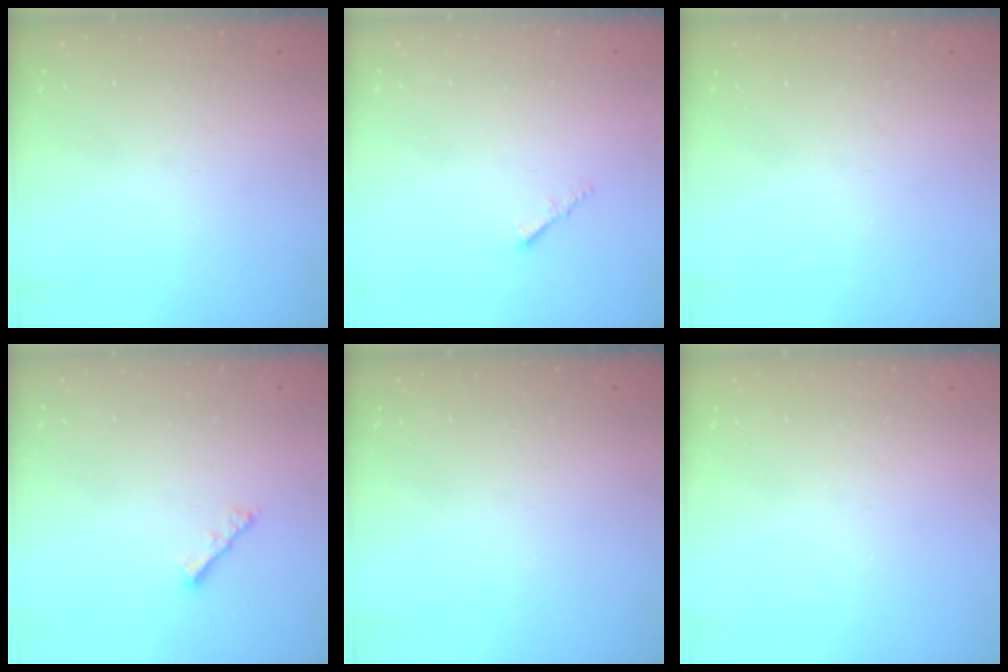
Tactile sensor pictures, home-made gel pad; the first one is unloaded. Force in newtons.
{"total": 1.0, "press": 1.0, "slide": 0.4}
{"total": 0.0}
{"total": 2.5, "press": 2.4, "slide": 0.5}
{"total": 0.0}
{"total": 0.0}